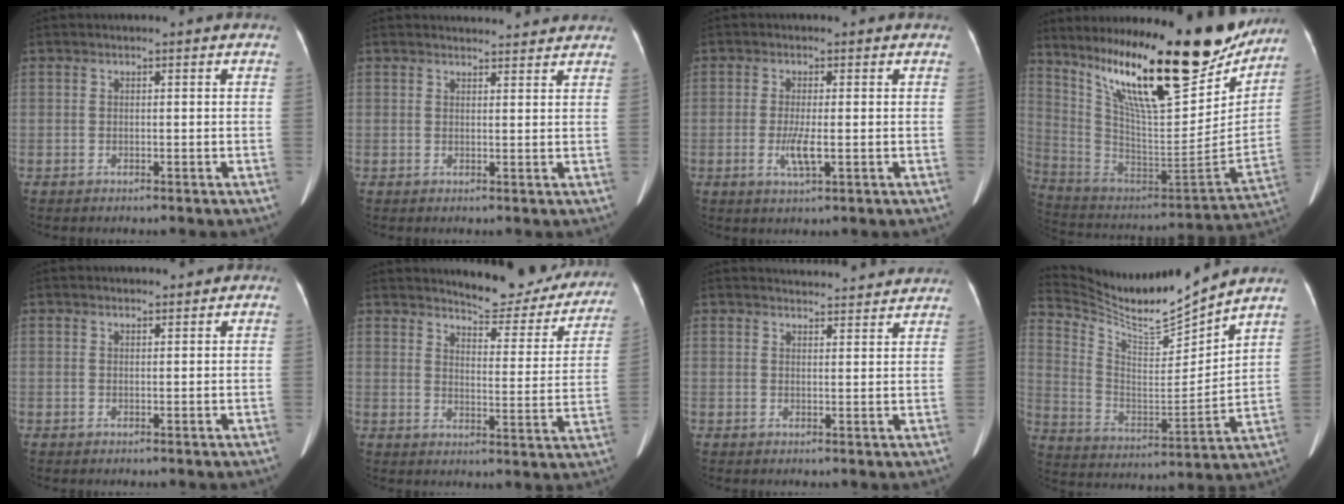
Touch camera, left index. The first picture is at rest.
{"total": 6.2, "force": [6.1, 1.0, 1.1], "torque": [-0.009, 0.017, 0.062]}
{"total": 3.3, "force": [-0.6, 0.5, 3.2], "torque": [-0.068, -0.006, -0.009]}
{"total": 28.5, "force": [20.6, 6.1, 18.7], "torque": [-0.309, -0.027, 0.334]}
{"total": 0.9, "force": [0.7, 0.5, 0.3], "torque": [-0.005, 0.005, 0.010]}
{"total": 16.2, "force": [15.2, 3.5, 4.2], "torque": [-0.034, -0.046, 0.172]}
{"total": 9.1, "force": [8.9, 0.9, 1.7], "torque": [-0.020, 0.015, 0.100]}
{"total": 9.6, "force": [9.4, -1.6, 1.3], "torque": [-0.043, -0.018, 0.188]}